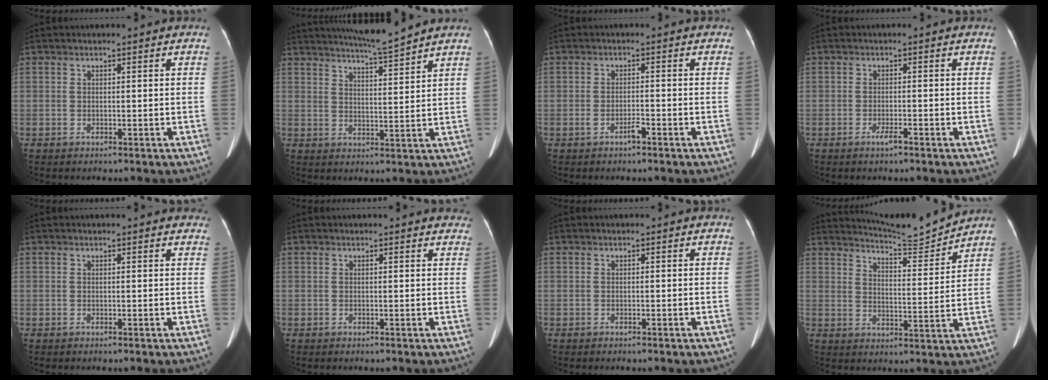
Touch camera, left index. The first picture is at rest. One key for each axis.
{"total": 7.9, "fx": 7.3, "fy": -1.4, "fz": 2.7, "tx": -0.052, "ty": -0.008, "tz": 0.119}
{"total": 1.7, "fx": -1.1, "fy": 0.2, "fz": 1.2, "tx": -0.023, "ty": 0.000, "tz": -0.019}
{"total": 1.5, "fx": -1.1, "fy": 0.0, "fz": 1.1, "tx": -0.023, "ty": -0.002, "tz": -0.018}
{"total": 5.3, "fx": 4.9, "fy": 1.5, "fz": 1.6, "tx": -0.009, "ty": 0.009, "tz": 0.038}
{"total": 6.8, "fx": 6.4, "fy": 1.7, "fz": 1.5, "tx": 0.000, "ty": 0.003, "tz": 0.046}
{"total": 0.0}
{"total": 8.5, "fx": 8.3, "fy": -1.5, "fz": 0.1, "tx": -0.019, "ty": -0.029, "tz": 0.134}